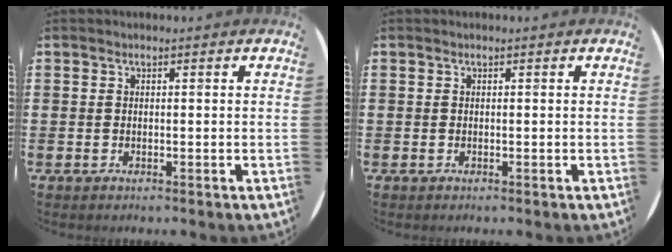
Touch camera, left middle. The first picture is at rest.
{"total": 0.0}